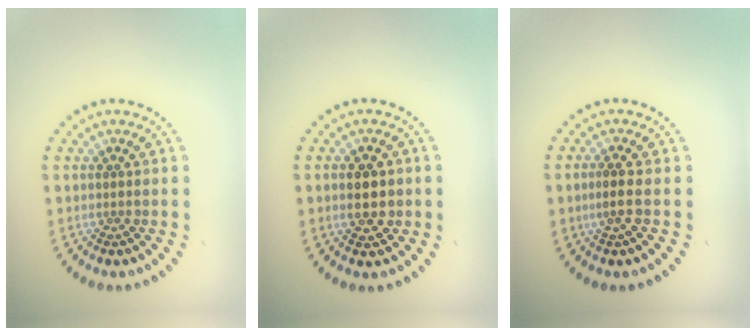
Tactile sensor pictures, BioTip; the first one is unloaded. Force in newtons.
{"total": 3.6, "press": 3.6, "slide": 0.3}
{"total": 1.7, "press": 1.5, "slide": 0.8}